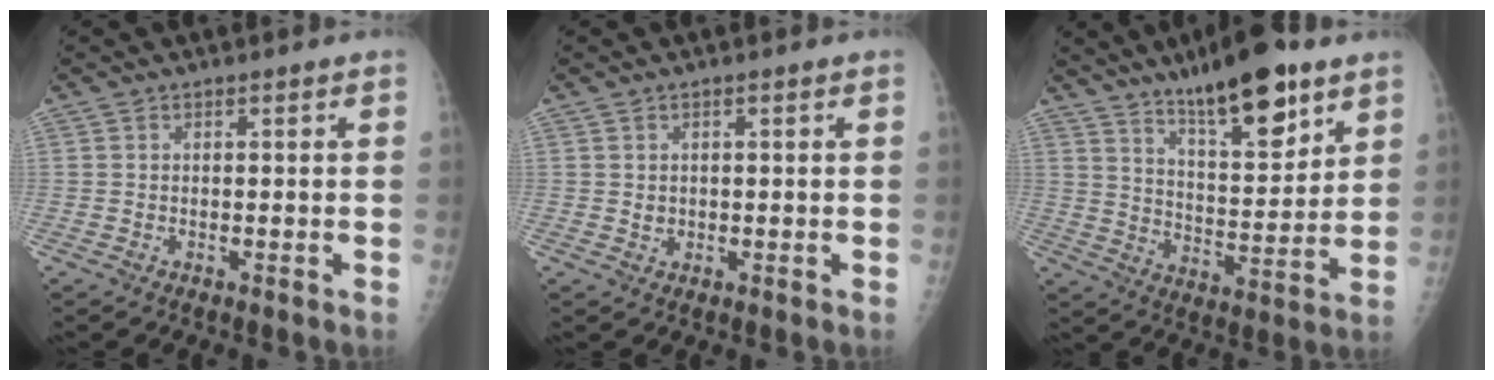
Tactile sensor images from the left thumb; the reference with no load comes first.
{"total": 1.2, "force": [0.2, 1.1, 0.6], "torque": [-0.006, -0.001, 0.007]}
{"total": 16.4, "force": [10.7, 4.9, 11.4], "torque": [-0.149, -0.063, 0.178]}